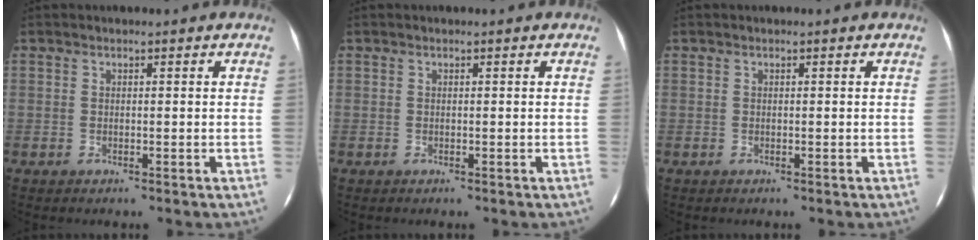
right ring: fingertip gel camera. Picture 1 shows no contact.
{"total": 0.0}
{"total": 0.0}